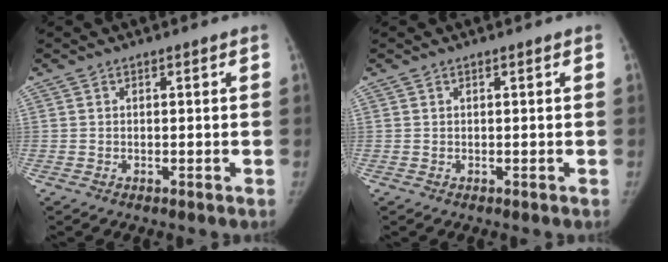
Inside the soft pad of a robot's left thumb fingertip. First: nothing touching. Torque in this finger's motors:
{"motor_torque": [0.00, 0.00, 0.04, -0.01, 0.00]}